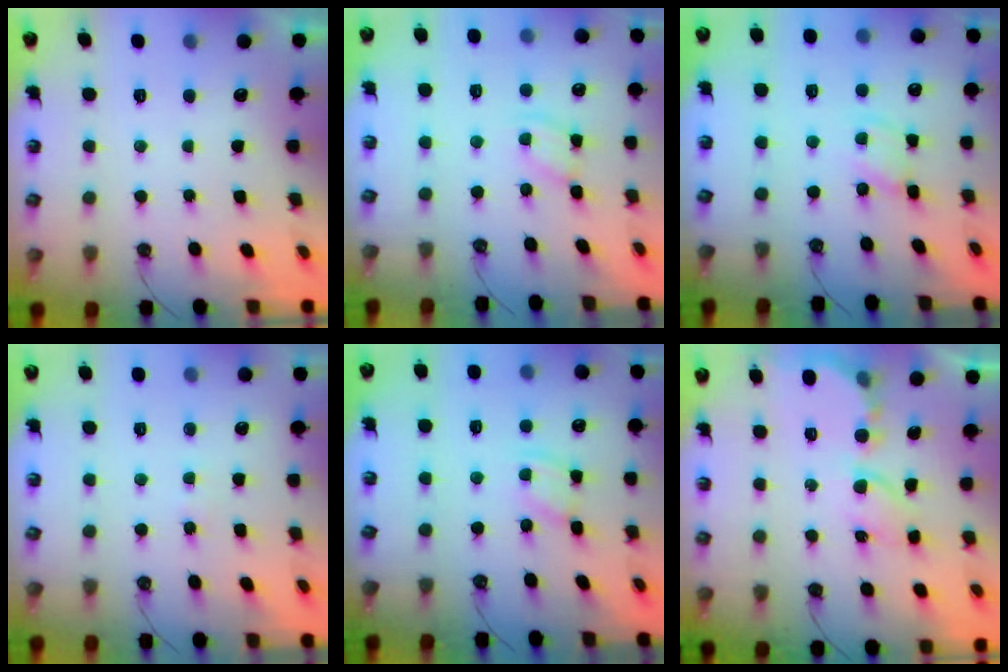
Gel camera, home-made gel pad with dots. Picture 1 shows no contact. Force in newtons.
{"total": 3.0, "press": 3.0, "slide": 0.2}
{"total": 1.8, "press": 1.8, "slide": 0.2}
{"total": 2.8, "press": 2.8, "slide": 0.3}
{"total": 2.4, "press": 2.4, "slide": 0.2}
{"total": 6.3, "press": 6.2, "slide": 0.7}